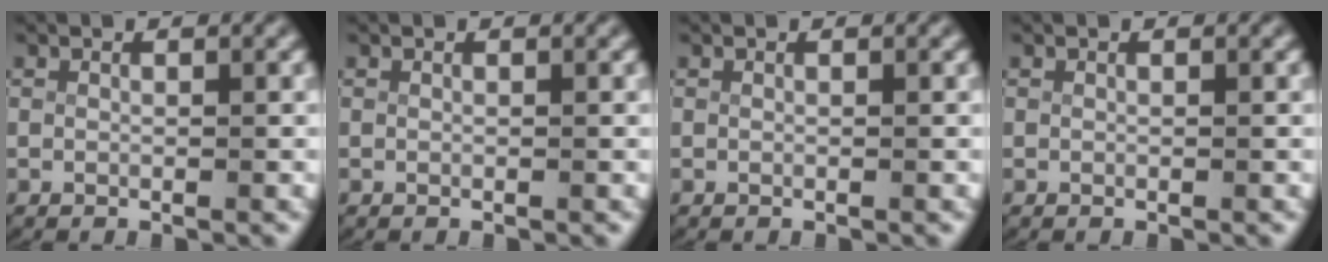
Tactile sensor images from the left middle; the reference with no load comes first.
{"total": 0.0}
{"total": 0.0}
{"total": 0.0}